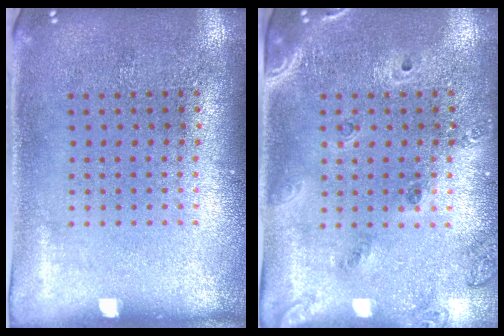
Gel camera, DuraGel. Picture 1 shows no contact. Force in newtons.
{"total": 1.4, "press": 1.3, "slide": 0.6}